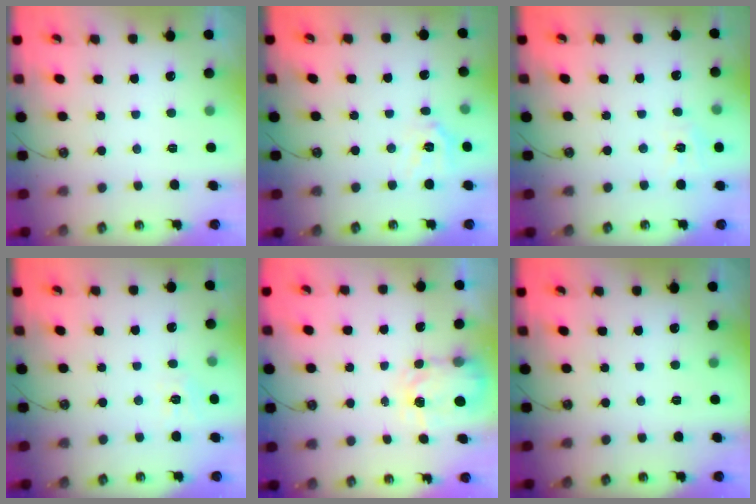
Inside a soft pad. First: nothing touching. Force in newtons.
{"total": 11.0, "press": 10.9, "slide": 1.3}
{"total": 6.1, "press": 6.0, "slide": 0.6}
{"total": 6.3, "press": 6.3, "slide": 0.7}
{"total": 4.0, "press": 4.0, "slide": 0.3}
{"total": 0.0}